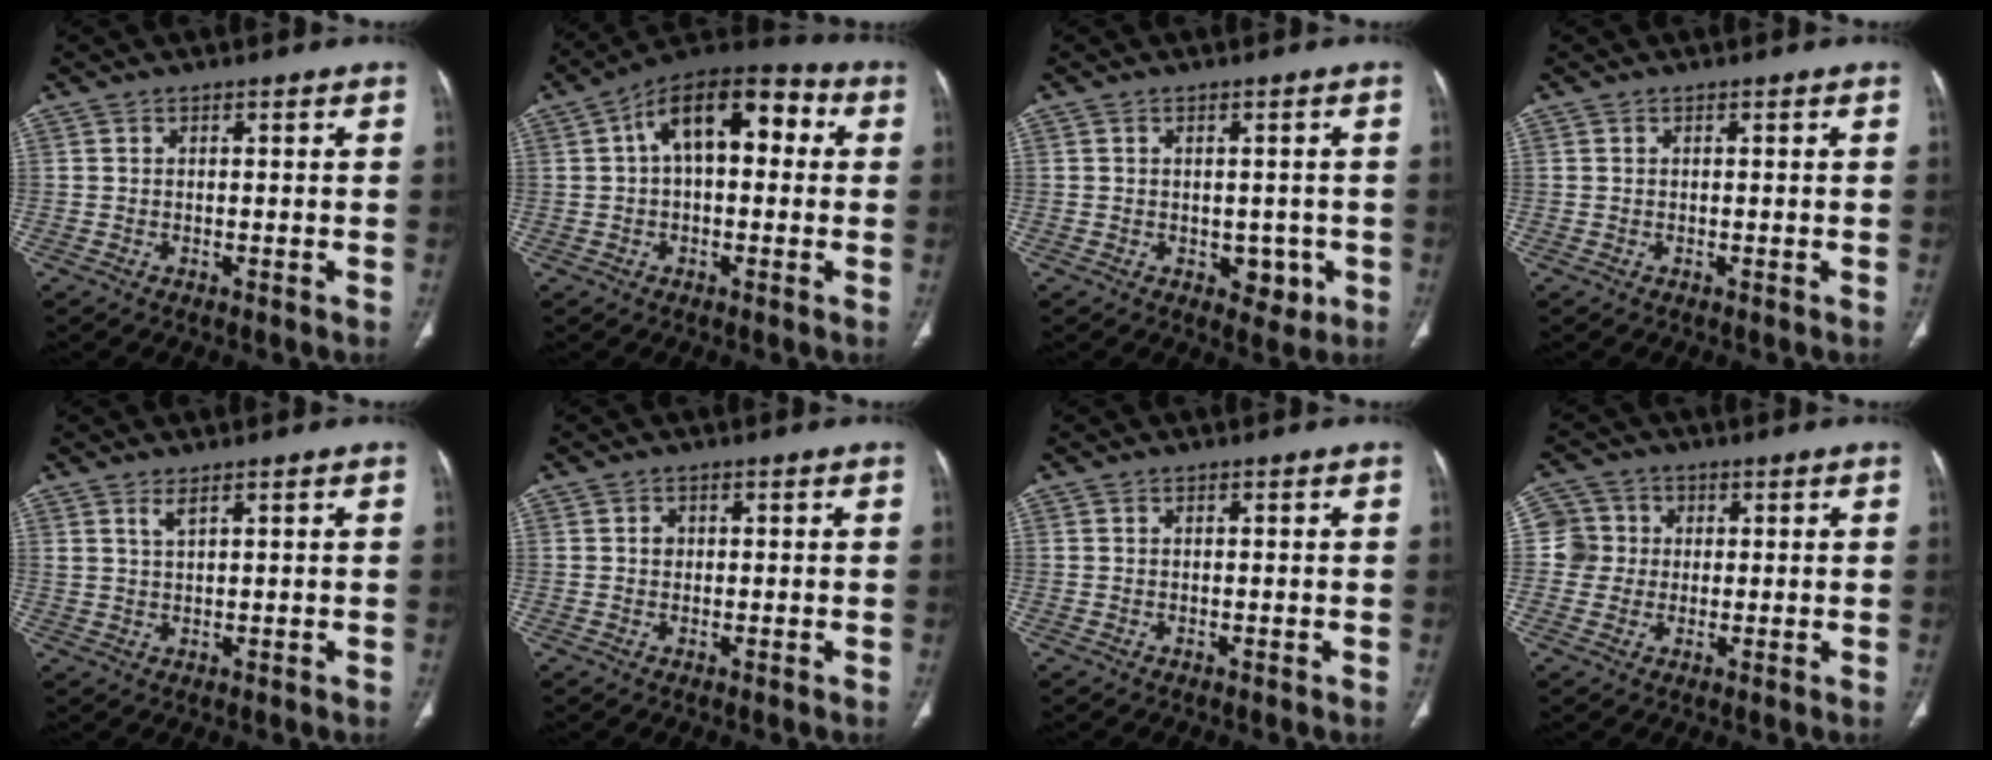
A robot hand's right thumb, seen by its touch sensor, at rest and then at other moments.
{"total": 15.2, "force": [3.1, 8.1, 12.5], "torque": [-0.173, 0.042, 0.040]}
{"total": 4.2, "force": [-1.0, 3.1, 2.6], "torque": [-0.007, 0.001, -0.006]}
{"total": 0.0}
{"total": 2.0, "force": [1.4, 0.4, 1.4], "torque": [-0.031, -0.009, 0.034]}
{"total": 1.2, "force": [0.2, 1.1, 0.5], "torque": [-0.004, 0.003, 0.002]}
{"total": 0.0}
{"total": 5.5, "force": [0.5, 5.4, 0.4], "torque": [0.024, 0.009, 0.003]}